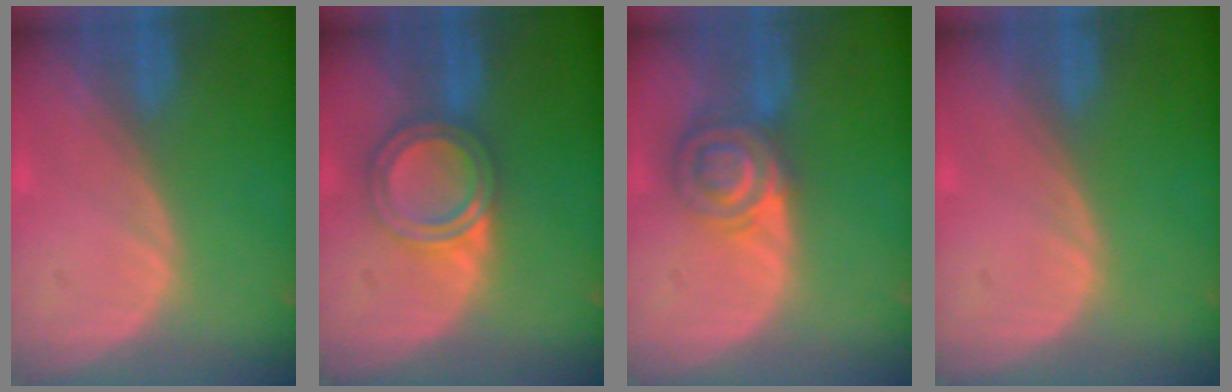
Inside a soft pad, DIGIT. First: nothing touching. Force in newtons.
{"total": 5.9, "press": 5.4, "slide": 2.5}
{"total": 7.3, "press": 6.1, "slide": 4.0}
{"total": 0.0}